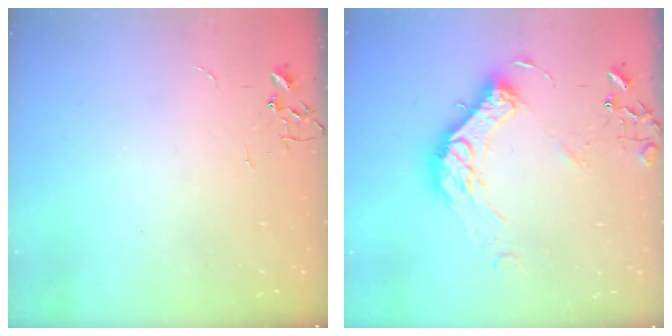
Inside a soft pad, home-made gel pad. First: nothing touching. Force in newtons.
{"total": 14.6, "press": 14.5, "slide": 1.3}